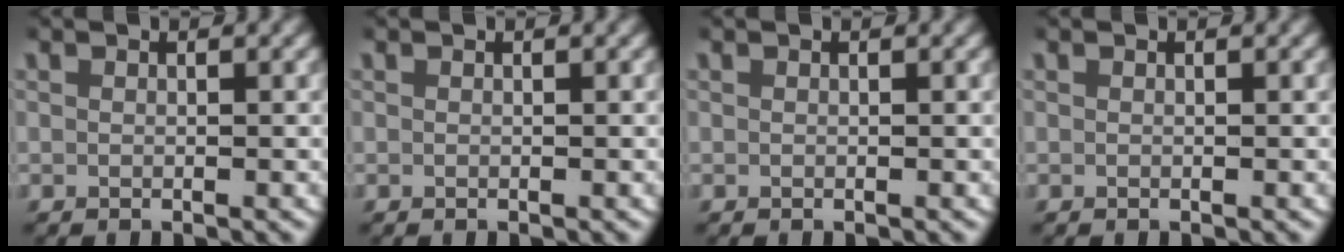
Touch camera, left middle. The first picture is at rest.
{"total": 0.0}
{"total": 0.0}
{"total": 0.0}